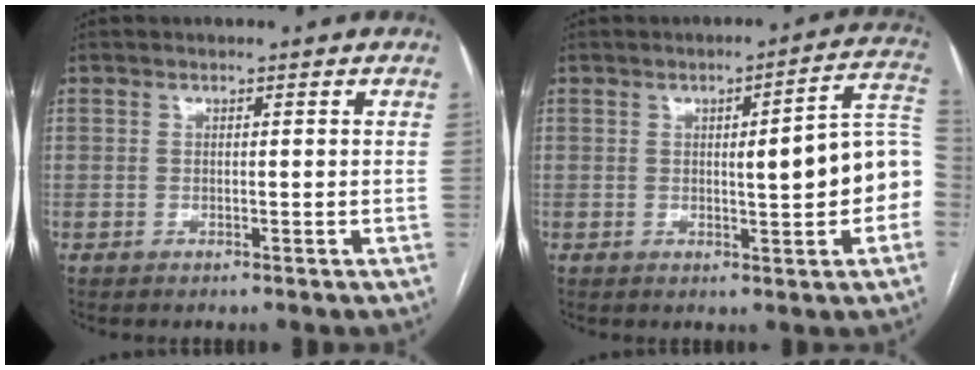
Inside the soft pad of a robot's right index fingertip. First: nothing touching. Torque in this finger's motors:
{"motor_torque": [0.82, -0.13, 0.29, 0.07]}